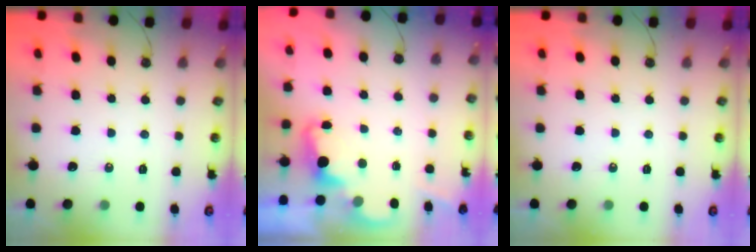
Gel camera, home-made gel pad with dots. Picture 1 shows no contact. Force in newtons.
{"total": 2.5, "press": 2.4, "slide": 0.5}
{"total": 0.0}